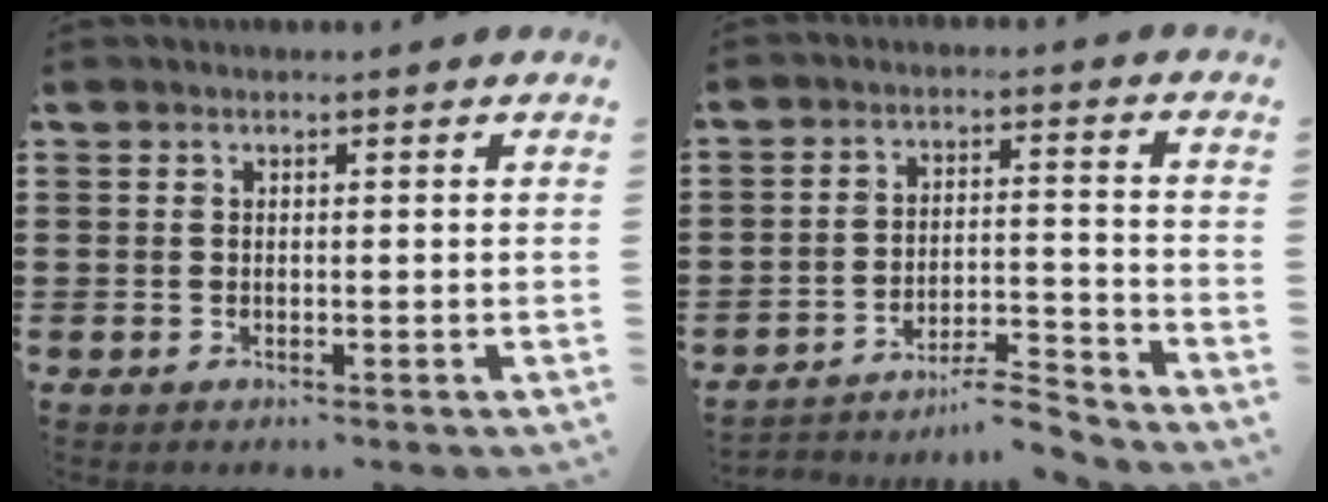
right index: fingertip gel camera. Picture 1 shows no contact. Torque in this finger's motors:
{"motor_torque": [-1.87, -0.27, -1.05, -0.21]}